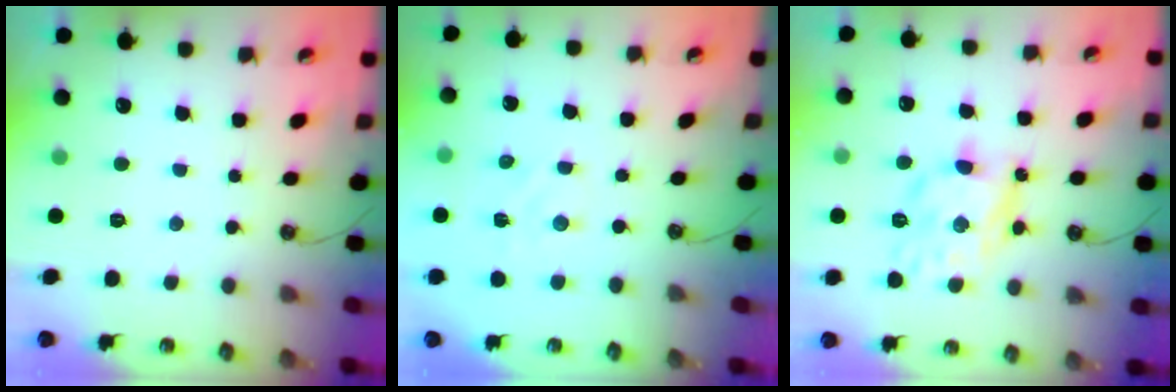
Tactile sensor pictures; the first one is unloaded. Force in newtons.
{"total": 2.7, "press": 2.6, "slide": 0.4}
{"total": 14.7, "press": 14.6, "slide": 0.8}